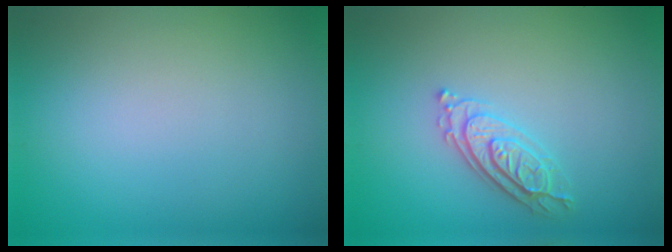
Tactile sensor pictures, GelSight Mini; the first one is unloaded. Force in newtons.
{"total": 2.9, "press": 2.7, "slide": 1.0}